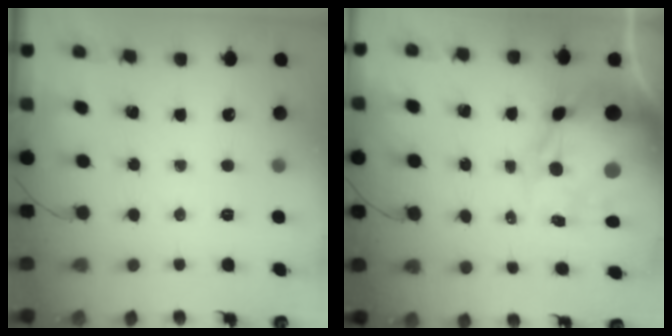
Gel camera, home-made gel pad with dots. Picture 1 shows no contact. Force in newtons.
{"total": 19.6, "press": 19.0, "slide": 4.6}